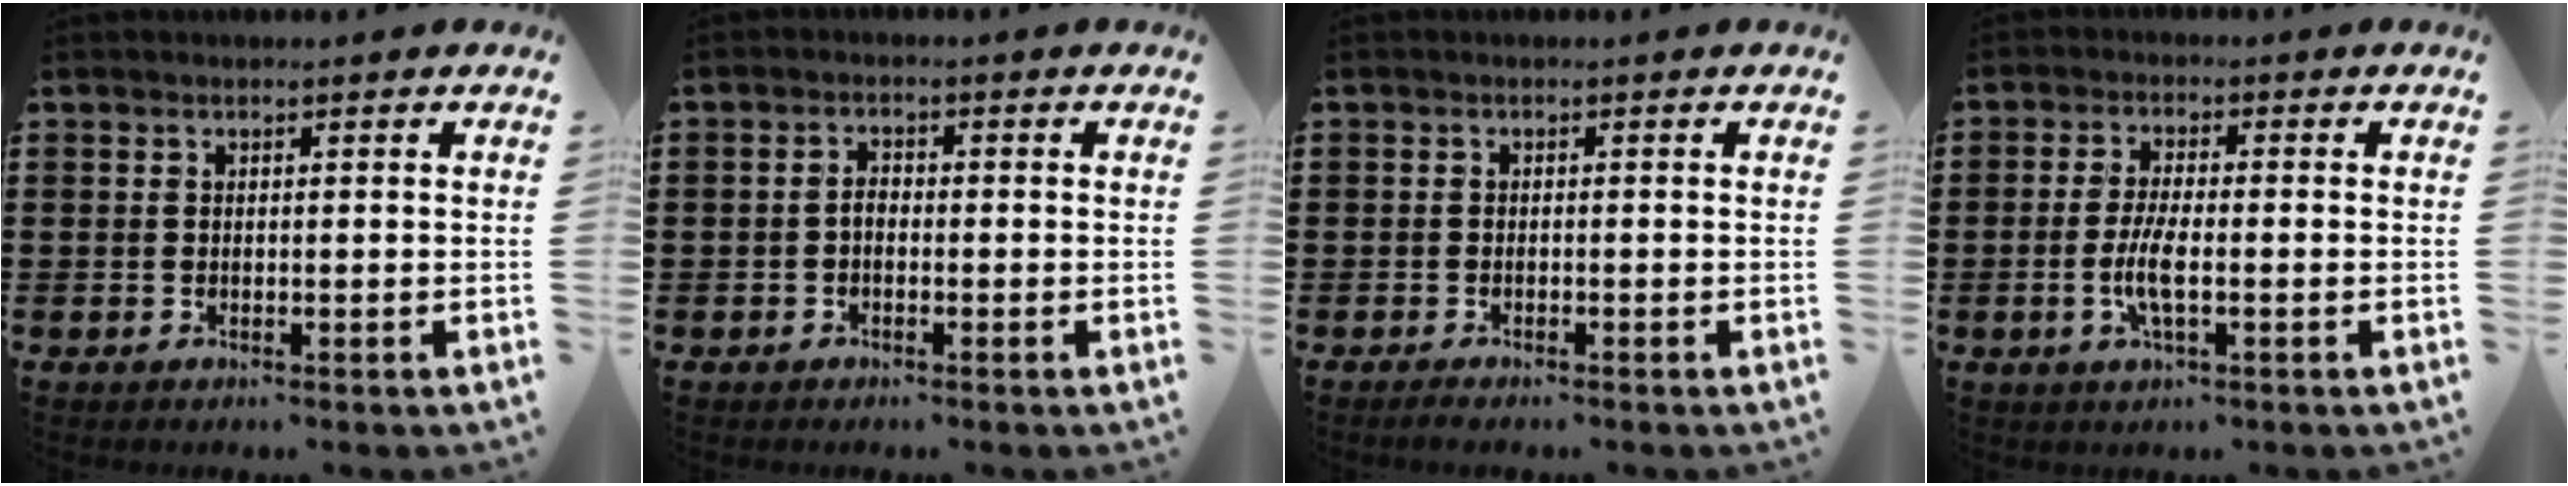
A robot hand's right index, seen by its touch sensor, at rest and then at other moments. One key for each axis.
{"total": 1.6, "fx": -0.6, "fy": 0.9, "fz": 1.1, "tx": -0.029, "ty": 0.000, "tz": -0.015}
{"total": 0.9, "fx": -0.9, "fy": 0.0, "fz": 0.1, "tx": -0.004, "ty": -0.002, "tz": -0.016}
{"total": 4.7, "fx": -1.3, "fy": 1.0, "fz": 4.4, "tx": -0.096, "ty": -0.008, "tz": -0.029}